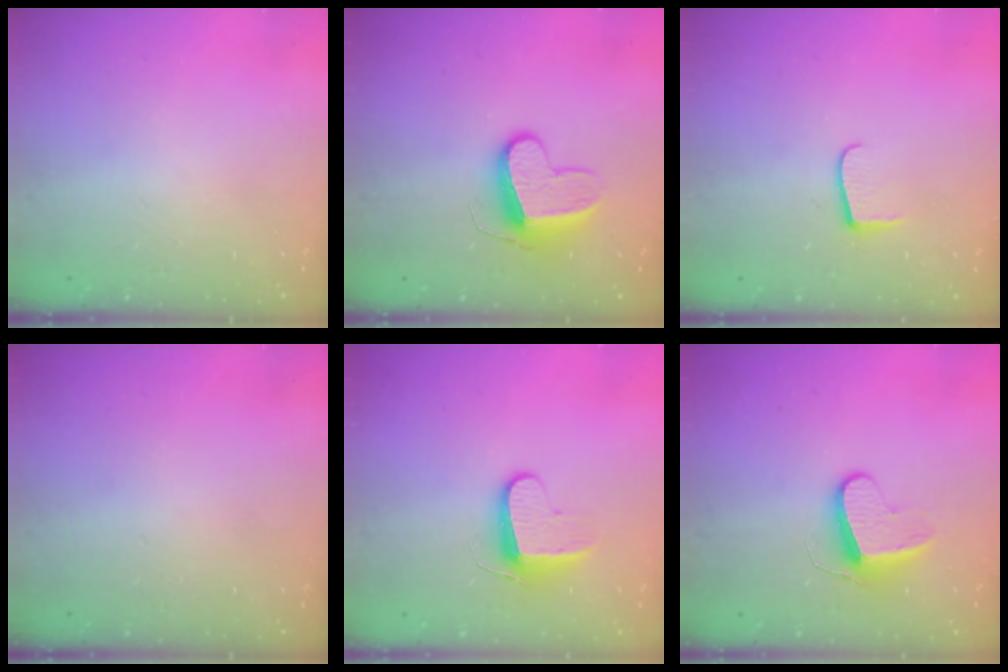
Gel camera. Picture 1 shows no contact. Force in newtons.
{"total": 9.9, "press": 9.9, "slide": 0.0}
{"total": 6.2, "press": 6.1, "slide": 0.7}
{"total": 0.0}
{"total": 8.7, "press": 8.7, "slide": 0.6}
{"total": 9.5, "press": 9.5, "slide": 0.4}